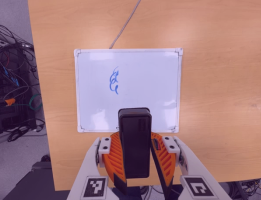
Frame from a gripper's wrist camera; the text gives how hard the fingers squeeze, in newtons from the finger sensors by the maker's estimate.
{"total": 8.6, "left": 9.2, "right": 8.0}